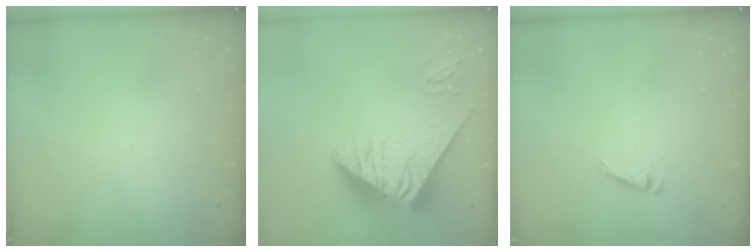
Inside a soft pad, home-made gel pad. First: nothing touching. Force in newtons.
{"total": 18.1, "press": 18.0, "slide": 1.9}
{"total": 3.0, "press": 3.0, "slide": 0.4}